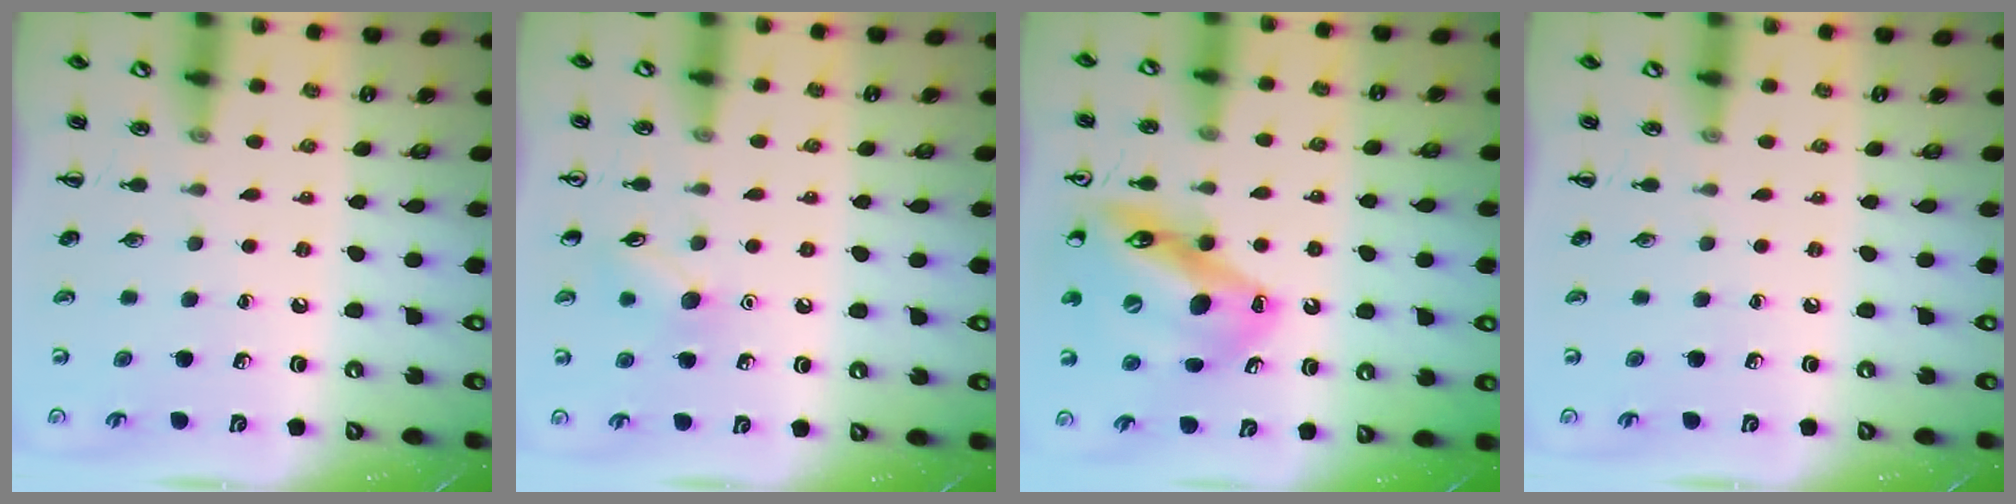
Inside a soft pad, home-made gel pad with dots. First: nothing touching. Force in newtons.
{"total": 8.0, "press": 7.8, "slide": 1.9}
{"total": 16.9, "press": 16.3, "slide": 4.5}
{"total": 0.0}